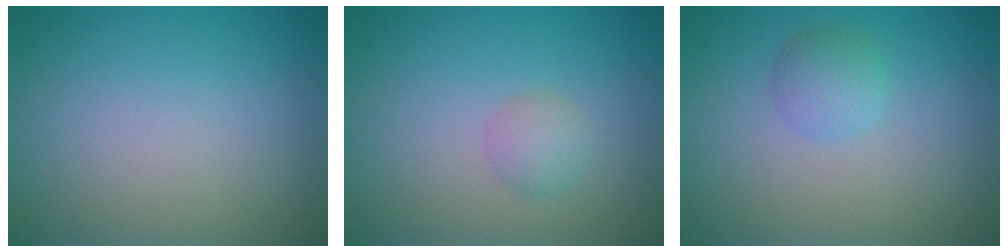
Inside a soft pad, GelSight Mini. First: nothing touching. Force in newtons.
{"total": 1.4, "press": 1.4, "slide": 0.1}
{"total": 1.9, "press": 1.9, "slide": 0.0}